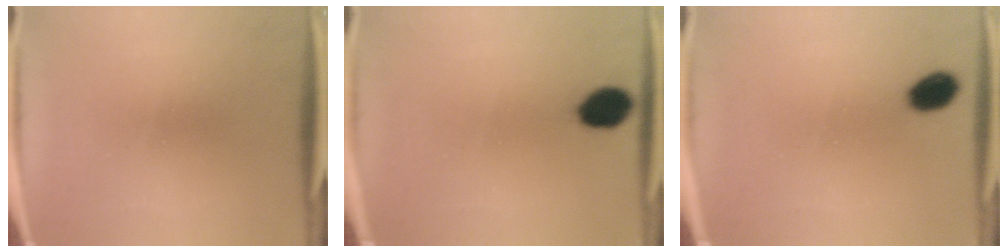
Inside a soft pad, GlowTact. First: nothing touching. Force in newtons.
{"total": 7.0}
{"total": 5.1}